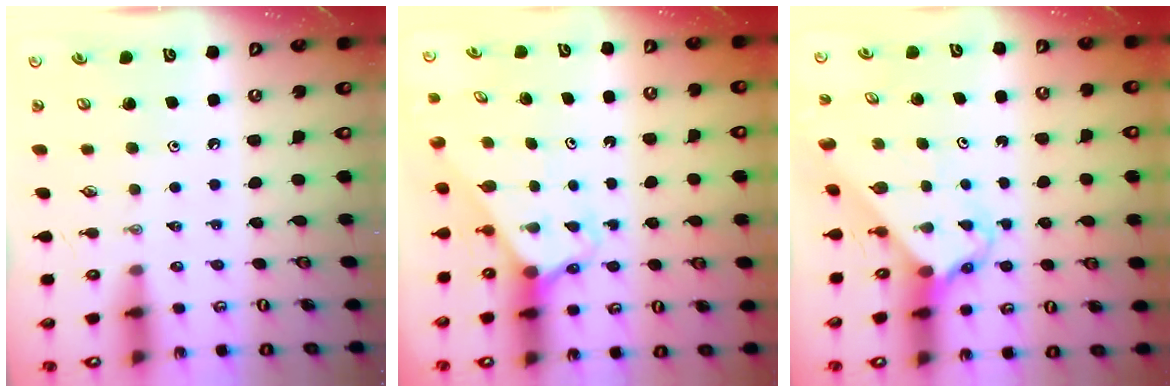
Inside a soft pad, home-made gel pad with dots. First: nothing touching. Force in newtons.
{"total": 2.4, "press": 2.4, "slide": 0.2}
{"total": 2.5, "press": 2.5, "slide": 0.2}